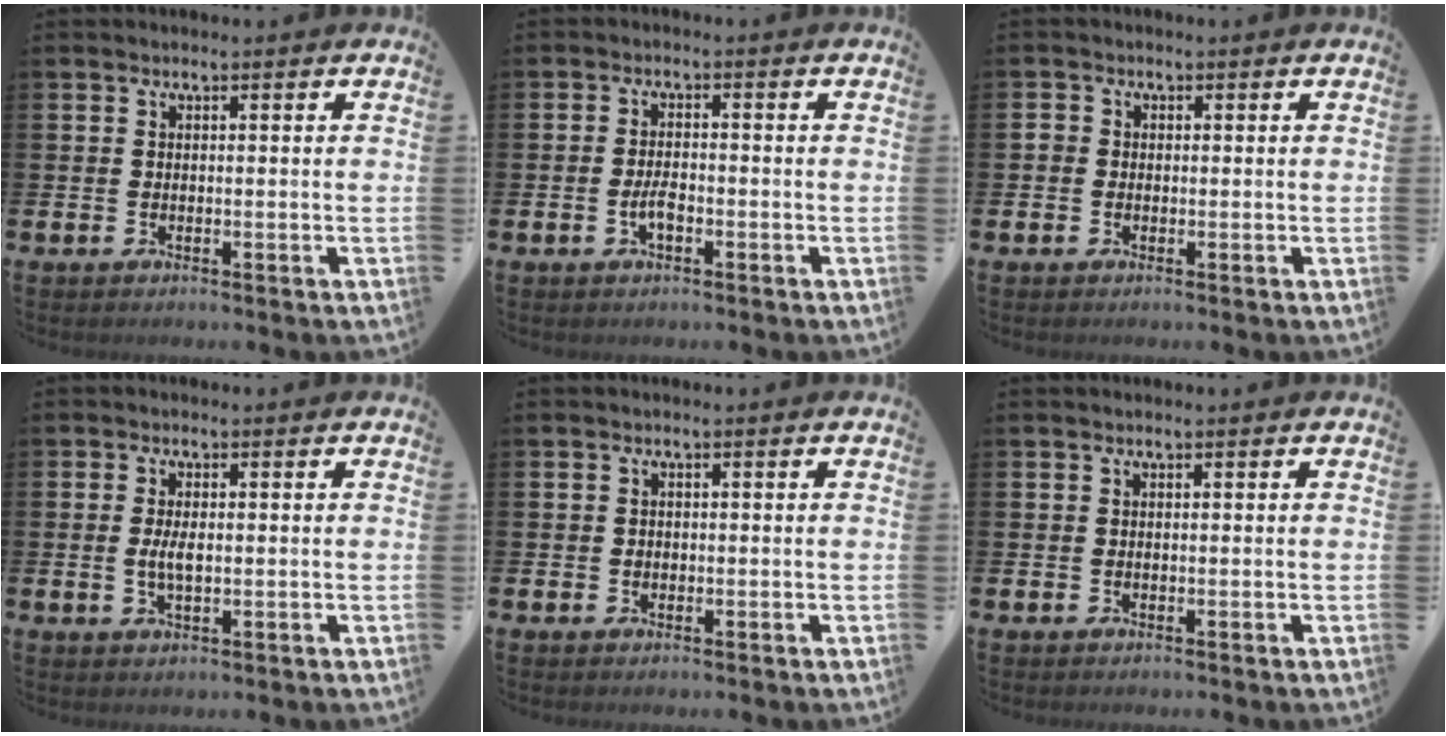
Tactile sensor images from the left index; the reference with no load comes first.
{"total": 2.6, "force": [-0.8, 1.1, 2.2], "torque": [-0.036, 0.001, -0.017]}
{"total": 1.1, "force": [-0.2, 1.0, 0.4], "torque": [-0.002, 0.002, -0.008]}
{"total": 2.7, "force": [-0.1, 1.1, 2.4], "torque": [-0.047, 0.003, -0.004]}
{"total": 0.6, "force": [-0.2, 0.6, 0.1], "torque": [0.006, 0.003, -0.006]}
{"total": 0.0}